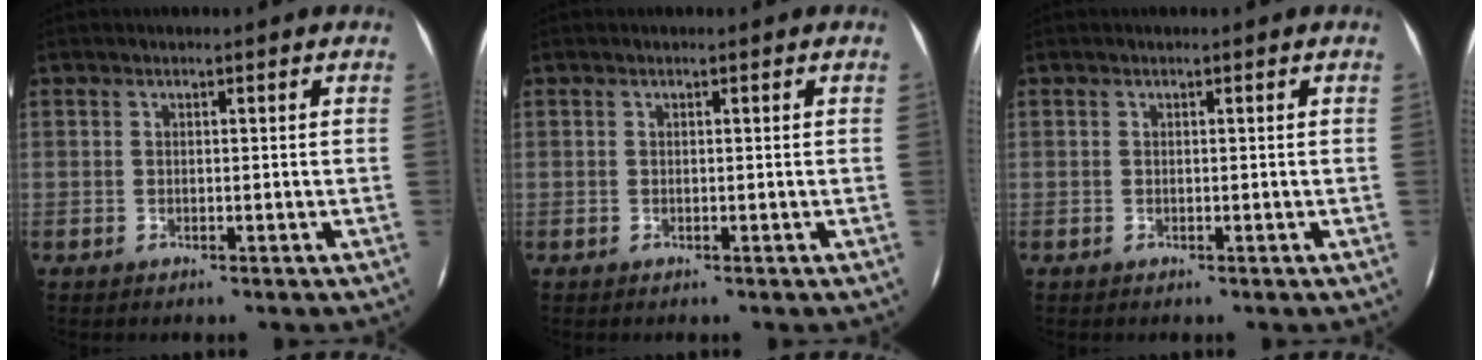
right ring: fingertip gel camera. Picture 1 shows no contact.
{"total": 0.0}
{"total": 0.0}